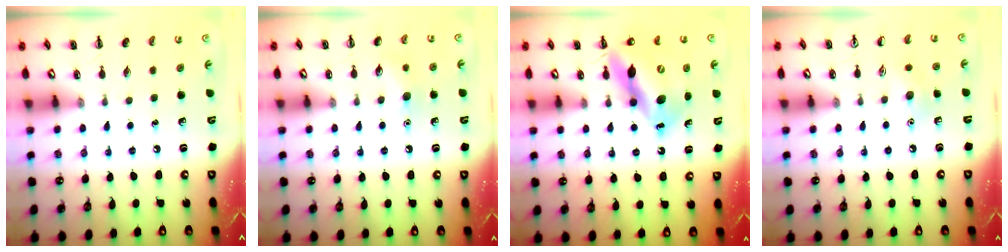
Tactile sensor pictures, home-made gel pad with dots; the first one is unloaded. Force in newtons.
{"total": 7.8, "press": 7.6, "slide": 1.7}
{"total": 14.6, "press": 14.0, "slide": 4.1}
{"total": 8.1, "press": 7.8, "slide": 2.0}